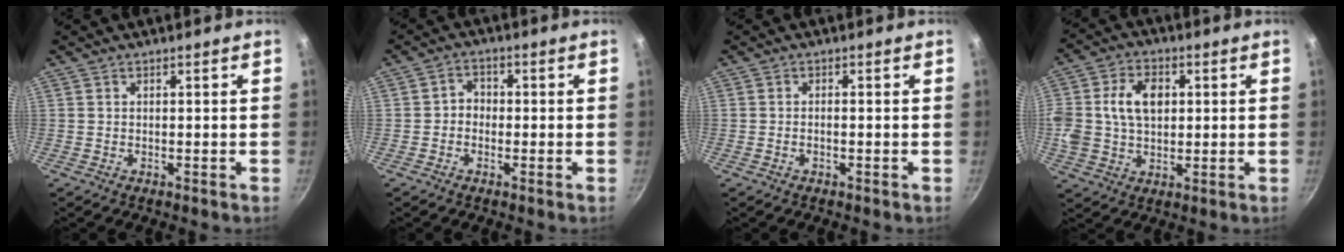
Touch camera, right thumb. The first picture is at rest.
{"total": 3.1, "force": [-0.7, 2.7, 1.4], "torque": [-0.004, 0.015, -0.018]}
{"total": 1.0, "force": [-0.5, 0.4, 0.8], "torque": [-0.021, 0.008, -0.012]}
{"total": 13.0, "force": [1.9, 9.3, 8.8], "torque": [-0.162, 0.017, 0.030]}